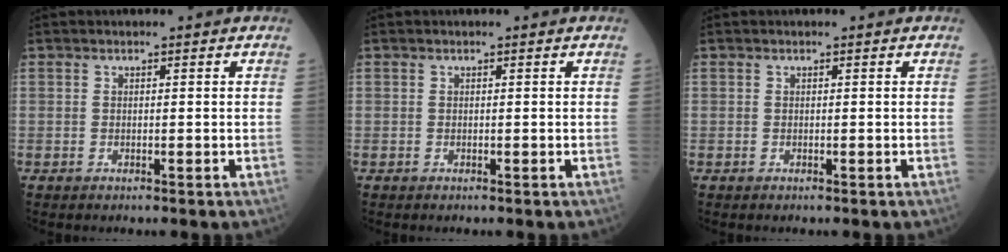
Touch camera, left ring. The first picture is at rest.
{"total": 0.0}
{"total": 0.0}